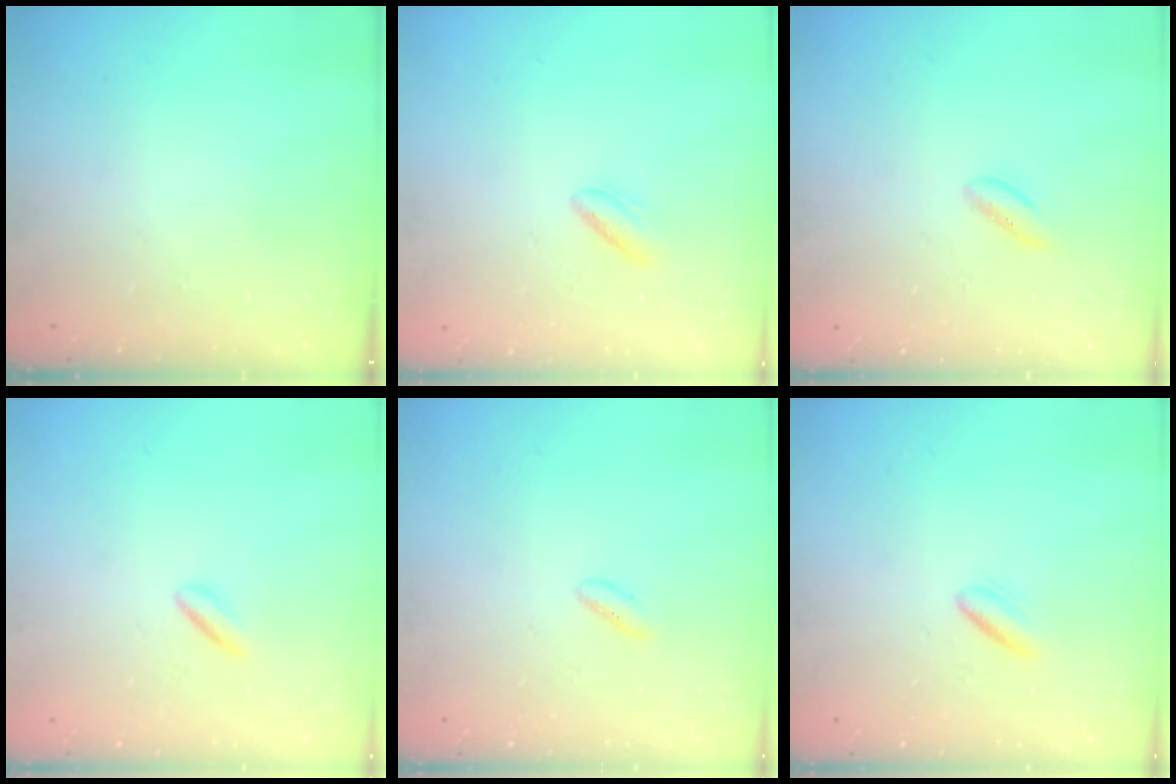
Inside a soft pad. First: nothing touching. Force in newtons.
{"total": 3.7, "press": 3.6, "slide": 0.9}
{"total": 2.3, "press": 2.2, "slide": 0.9}
{"total": 2.2, "press": 2.0, "slide": 1.0}
{"total": 1.7, "press": 1.4, "slide": 0.9}
{"total": 2.1, "press": 1.9, "slide": 0.9}